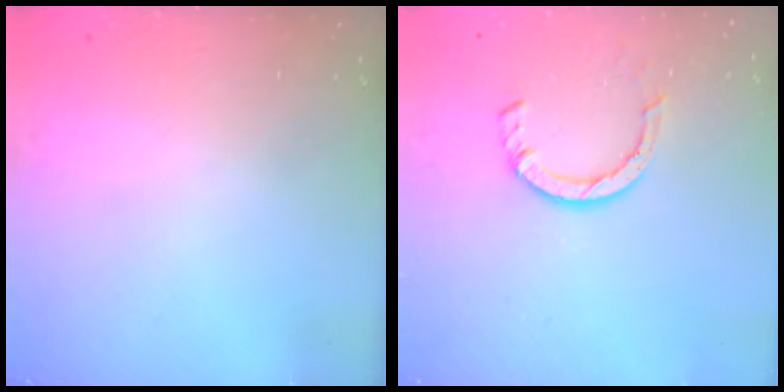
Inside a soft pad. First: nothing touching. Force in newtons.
{"total": 6.7, "press": 6.7, "slide": 0.9}